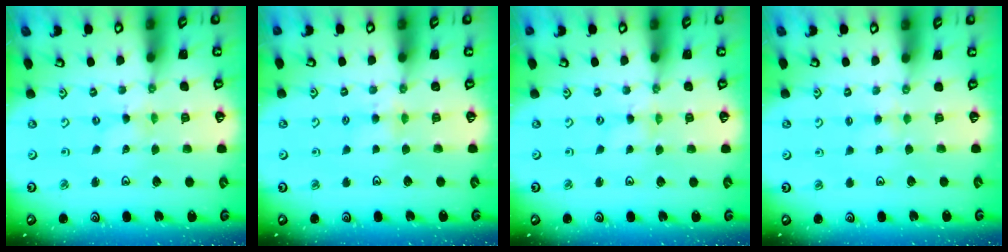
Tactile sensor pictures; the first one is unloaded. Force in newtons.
{"total": 5.5, "press": 5.4, "slide": 0.9}
{"total": 1.1, "press": 1.0, "slide": 0.1}
{"total": 2.0, "press": 2.0, "slide": 0.3}